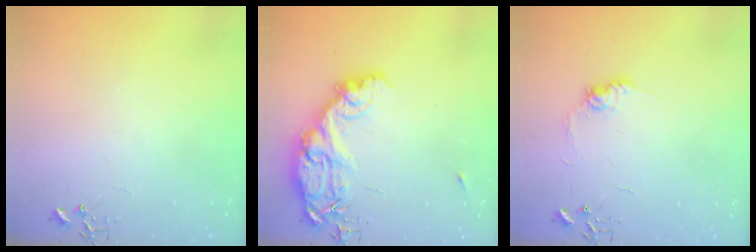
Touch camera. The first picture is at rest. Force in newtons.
{"total": 15.2, "press": 15.1, "slide": 1.5}
{"total": 8.6, "press": 8.6, "slide": 0.4}